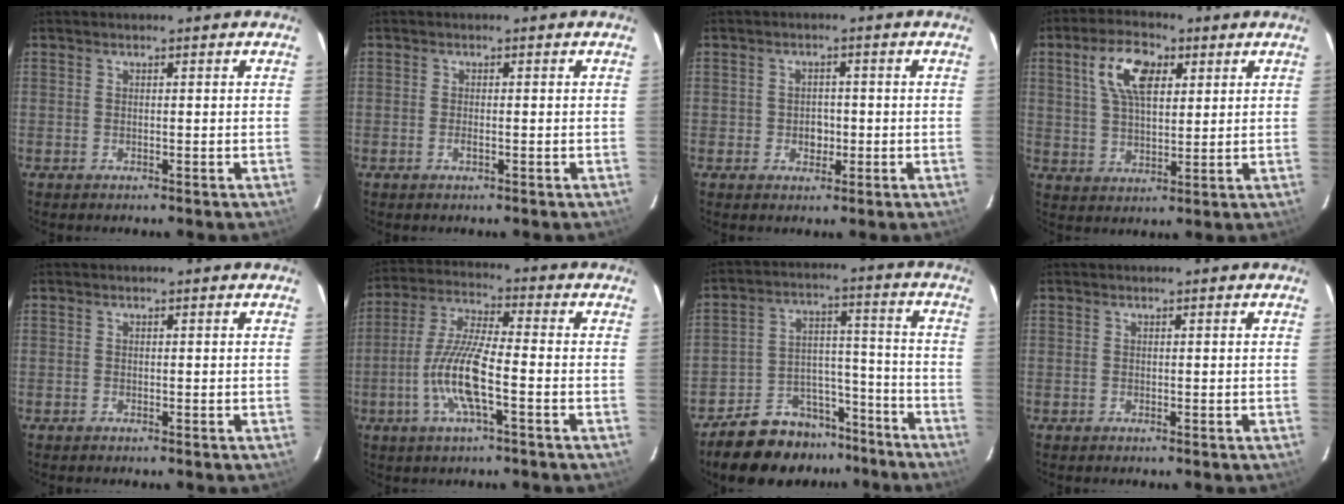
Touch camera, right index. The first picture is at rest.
{"total": 0.8, "force": [-0.4, 0.1, 0.7], "torque": [-0.015, -0.001, -0.007]}
{"total": 2.8, "force": [-0.6, 2.5, 1.0], "torque": [-0.020, 0.009, -0.006]}
{"total": 9.7, "force": [3.8, 4.9, 7.5], "torque": [-0.143, 0.022, 0.071]}
{"total": 0.0}
{"total": 10.9, "force": [-3.6, 1.7, 10.1], "torque": [-0.216, -0.001, -0.074]}
{"total": 14.0, "force": [-11.5, 7.2, 3.6], "torque": [-0.077, 0.052, -0.160]}
{"total": 0.0}